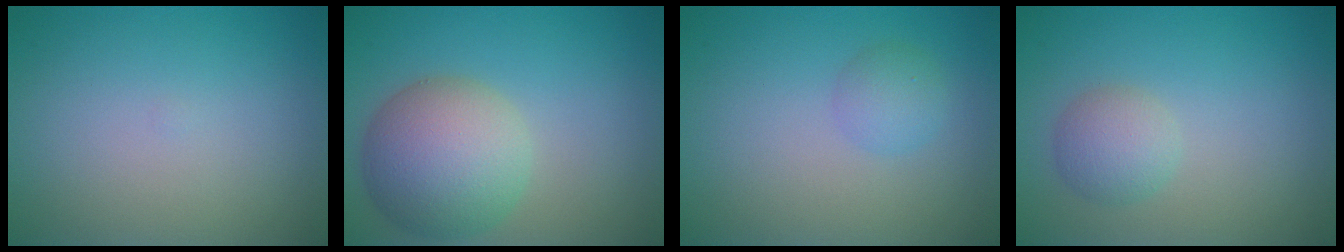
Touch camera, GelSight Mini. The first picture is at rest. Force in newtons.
{"total": 7.3, "press": 7.3, "slide": 0.7}
{"total": 1.7, "press": 1.7, "slide": 0.0}
{"total": 2.4, "press": 2.4, "slide": 0.0}